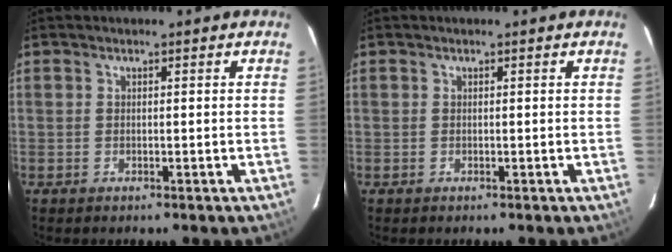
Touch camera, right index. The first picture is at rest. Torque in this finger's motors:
{"motor_torque": [-0.01, -0.01, 0.01, 0.01]}